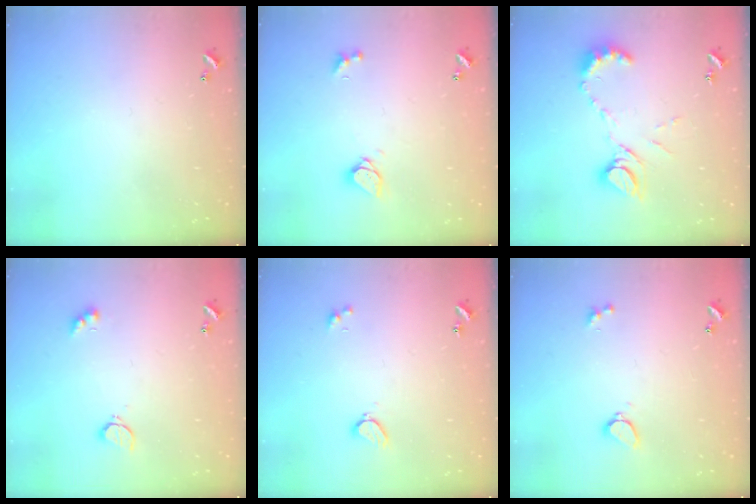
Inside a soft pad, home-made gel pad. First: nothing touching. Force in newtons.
{"total": 2.4, "press": 2.4, "slide": 0.3}
{"total": 11.4, "press": 11.3, "slide": 1.2}
{"total": 2.9, "press": 2.8, "slide": 0.7}
{"total": 1.8, "press": 1.7, "slide": 0.4}
{"total": 2.9, "press": 2.6, "slide": 1.3}